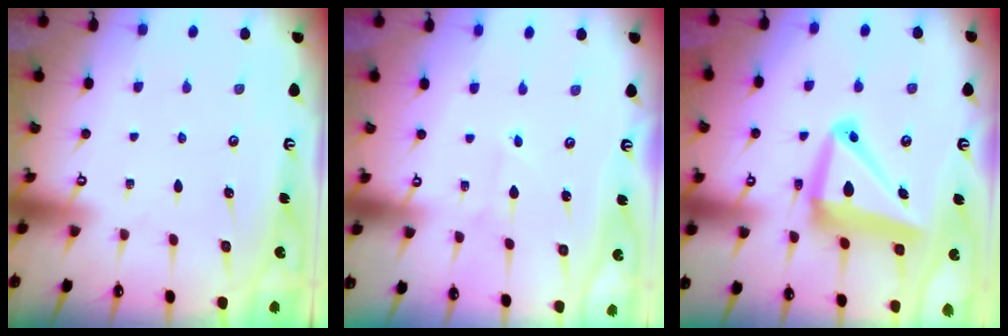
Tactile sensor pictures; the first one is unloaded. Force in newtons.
{"total": 1.5, "press": 1.4, "slide": 0.2}
{"total": 15.2, "press": 15.0, "slide": 2.0}